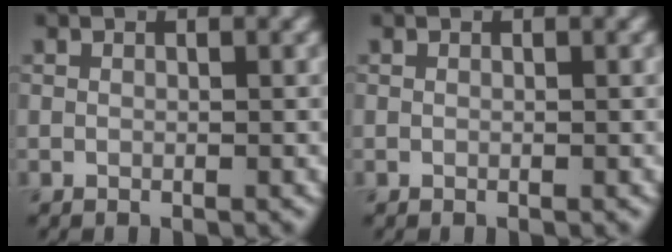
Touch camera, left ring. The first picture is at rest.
{"total": 0.0}